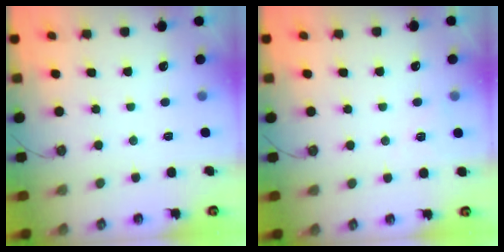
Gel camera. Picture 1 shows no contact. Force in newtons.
{"total": 5.0, "press": 4.2, "slide": 2.6}